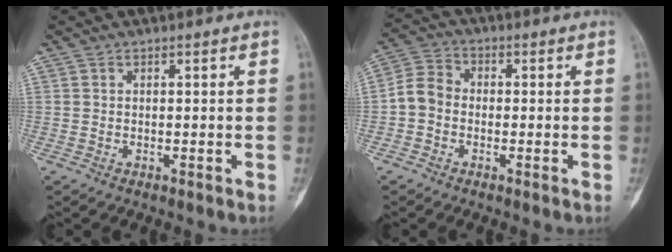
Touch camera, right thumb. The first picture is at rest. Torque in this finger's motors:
{"motor_torque": [-0.01, 0.02, 0.19, -0.18, 0.00]}